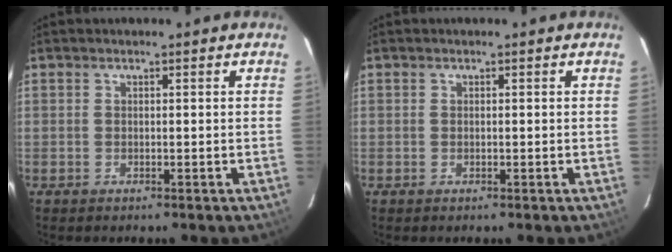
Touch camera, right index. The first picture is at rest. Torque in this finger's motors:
{"motor_torque": [-0.33, 0.05, -0.11, -0.01]}